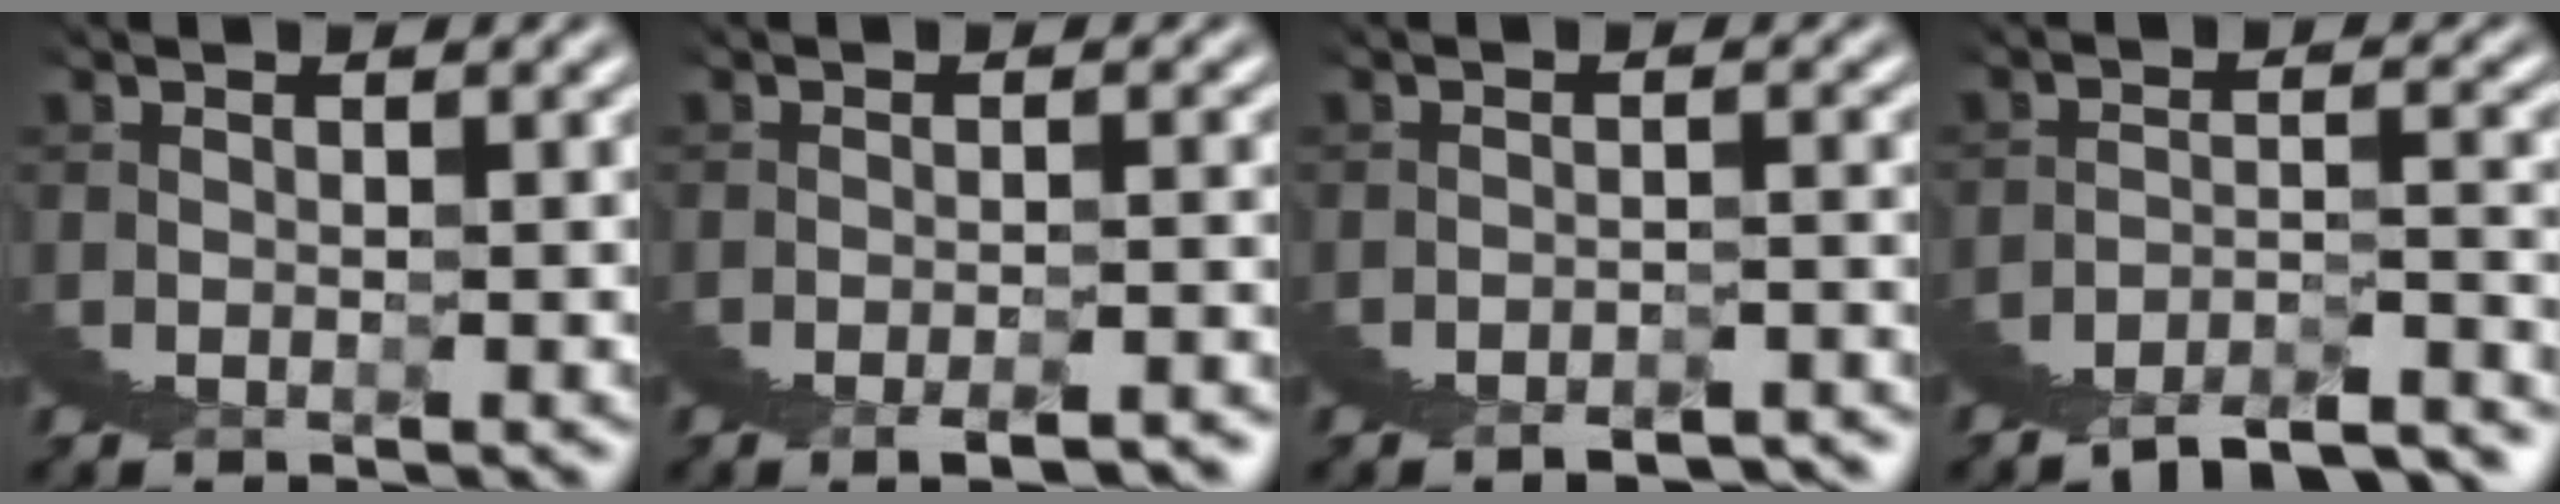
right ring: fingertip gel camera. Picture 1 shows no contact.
{"total": 1.5, "force": [-0.5, -1.4, -0.2], "torque": [0.020, 0.012, -0.015]}
{"total": 2.2, "force": [-2.1, -0.3, -0.3], "torque": [0.030, 0.005, -0.040]}
{"total": 4.0, "force": [-3.0, 1.1, 2.3], "torque": [-0.021, 0.002, -0.057]}